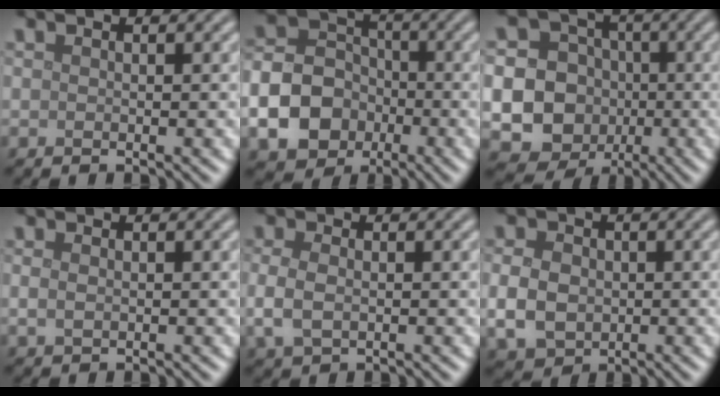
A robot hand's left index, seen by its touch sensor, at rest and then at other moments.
{"total": 7.7, "force": [-2.6, 6.2, 3.8], "torque": [-0.073, -0.005, -0.061]}
{"total": 20.1, "force": [-3.2, 19.3, 4.7], "torque": [-0.133, -0.026, -0.085]}
{"total": 1.0, "force": [0.1, 0.7, 0.7], "torque": [-0.018, -0.002, 0.004]}
{"total": 3.0, "force": [-0.3, 2.1, 2.2], "torque": [-0.056, -0.005, -0.006]}
{"total": 4.2, "force": [-0.4, 3.3, 2.6], "torque": [-0.053, -0.001, -0.009]}